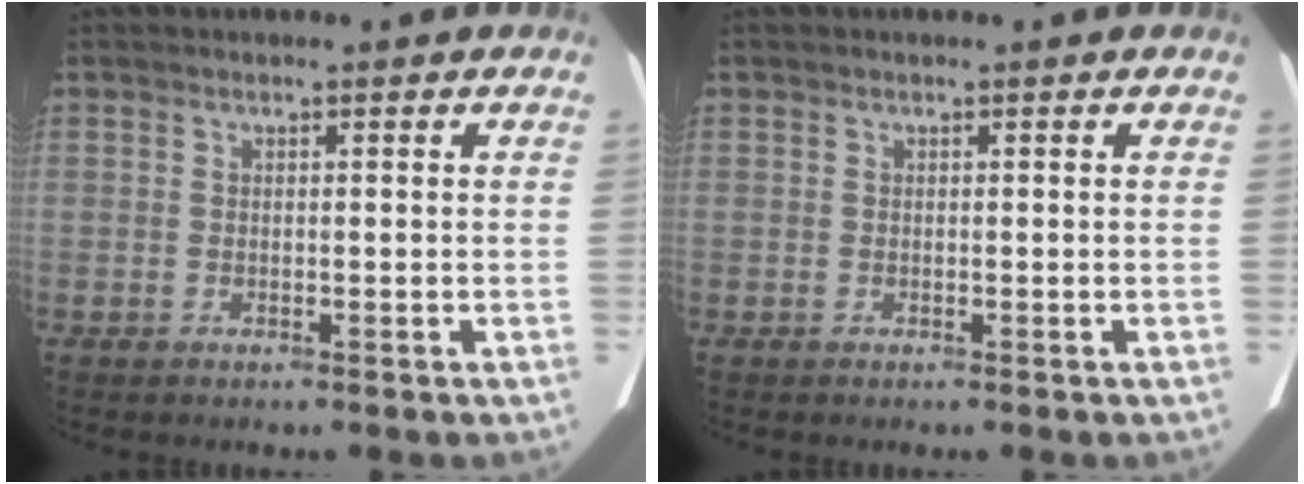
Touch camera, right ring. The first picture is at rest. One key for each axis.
{"total": 0.0}